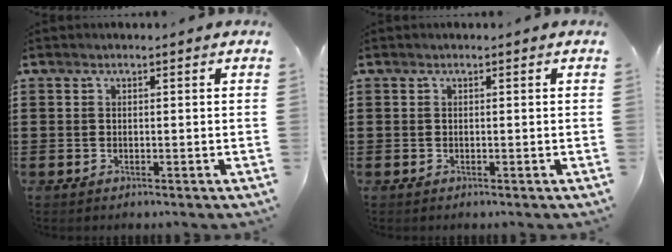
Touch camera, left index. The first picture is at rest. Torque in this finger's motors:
{"motor_torque": [-0.02, -0.02, 0.00, 0.00]}